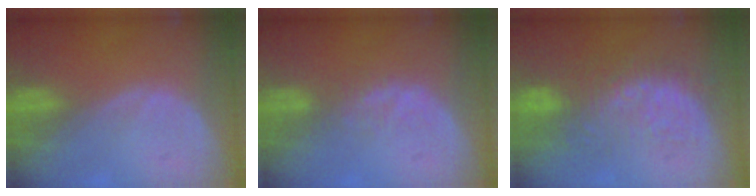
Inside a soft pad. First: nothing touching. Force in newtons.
{"total": 2.3, "press": 2.3, "slide": 0.5}
{"total": 9.0, "press": 8.7, "slide": 2.2}